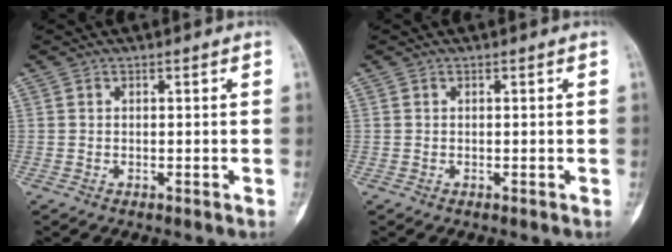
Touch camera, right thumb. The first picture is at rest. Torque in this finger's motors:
{"motor_torque": [0.27, 0.27, -0.01, 0.01, 0.00]}